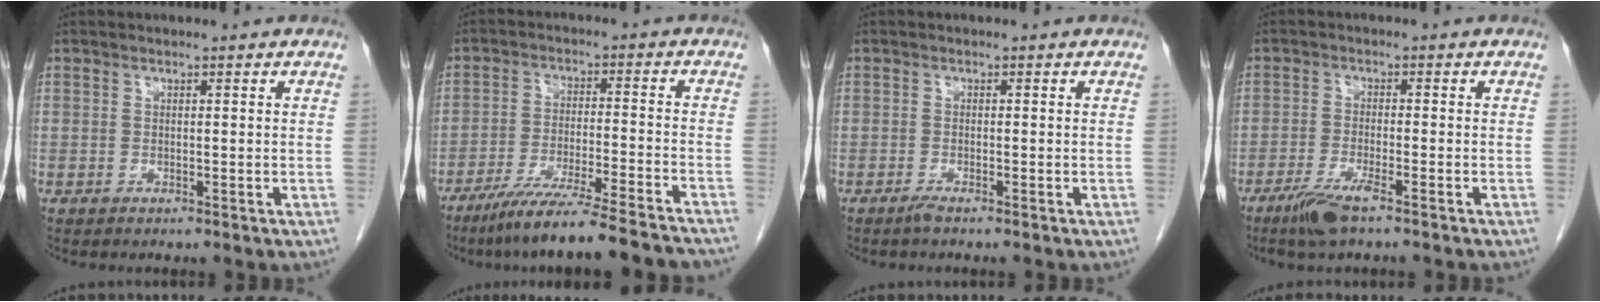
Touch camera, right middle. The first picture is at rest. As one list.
[{"total": 17.6, "force": [-15.3, -0.3, 8.7], "torque": [-0.119, -0.036, -0.233]}, {"total": 1.0, "force": [-0.8, -0.2, 0.6], "torque": [-0.015, -0.002, -0.017]}, {"total": 4.8, "force": [-3.3, 0.1, 3.5], "torque": [-0.075, -0.012, -0.064]}]